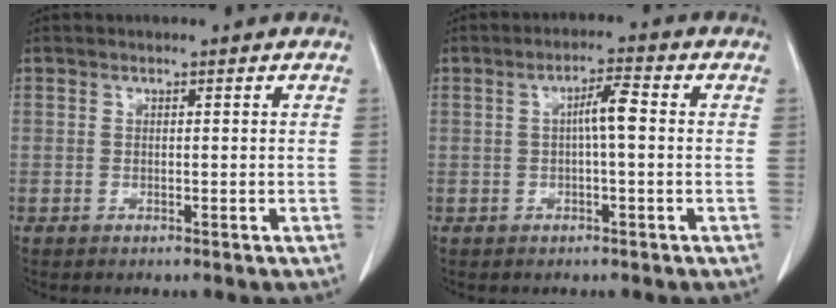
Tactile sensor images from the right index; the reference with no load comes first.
{"total": 4.2, "force": [0.2, 0.6, 4.1], "torque": [-0.074, 0.011, 0.003]}